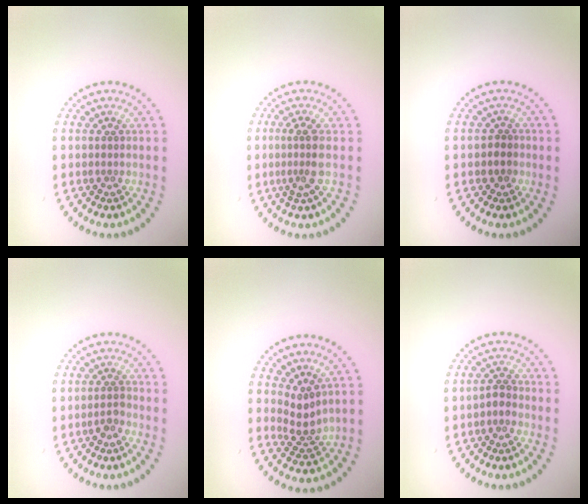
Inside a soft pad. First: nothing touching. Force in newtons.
{"total": 2.5, "press": 2.0, "slide": 1.5}
{"total": 1.0, "press": 0.8, "slide": 0.7}
{"total": 1.1, "press": 0.9, "slide": 0.7}
{"total": 2.3, "press": 1.6, "slide": 1.7}
{"total": 1.3, "press": 1.1, "slide": 0.7}